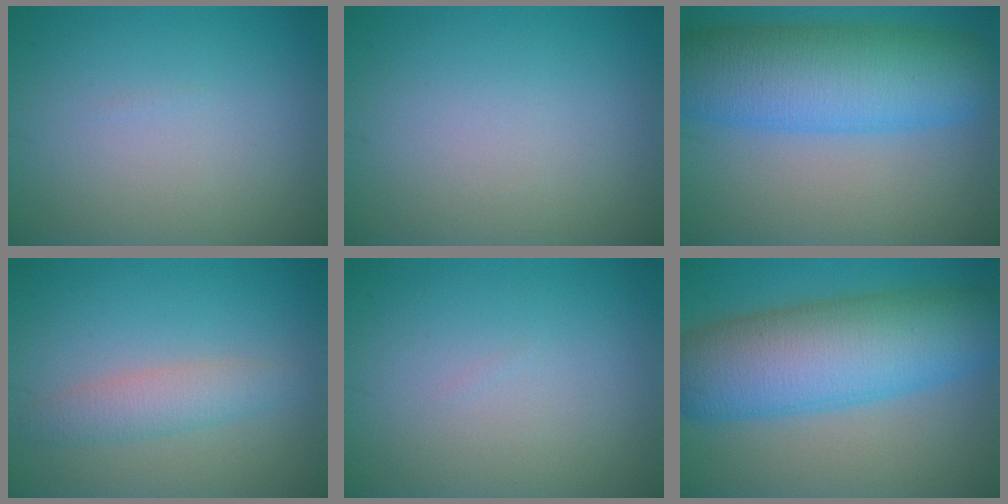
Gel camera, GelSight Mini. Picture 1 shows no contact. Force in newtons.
{"total": 0.0}
{"total": 10.9, "press": 10.9, "slide": 0.2}
{"total": 2.8, "press": 2.8, "slide": 0.1}
{"total": 0.0}
{"total": 11.3, "press": 11.3, "slide": 0.2}